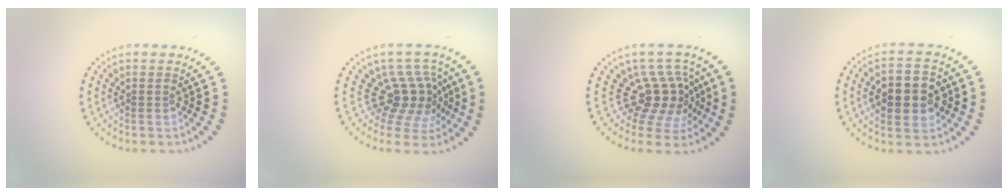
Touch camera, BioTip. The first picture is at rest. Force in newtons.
{"total": 4.1, "press": 2.8, "slide": 2.9}
{"total": 4.2, "press": 2.8, "slide": 3.1}
{"total": 5.5, "press": 5.4, "slide": 0.3}